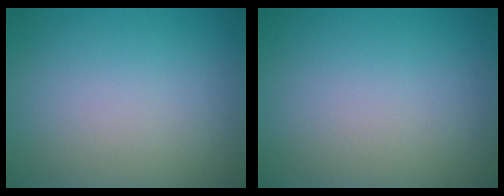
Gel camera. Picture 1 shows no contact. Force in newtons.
{"total": 0.0}